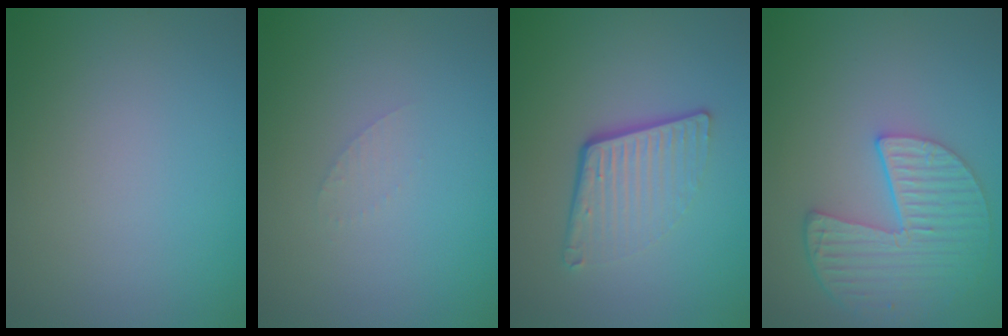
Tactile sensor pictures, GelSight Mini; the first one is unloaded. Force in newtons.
{"total": 0.7, "press": 0.7, "slide": 0.1}
{"total": 4.2, "press": 2.8, "slide": 3.2}
{"total": 5.4, "press": 4.4, "slide": 3.2}